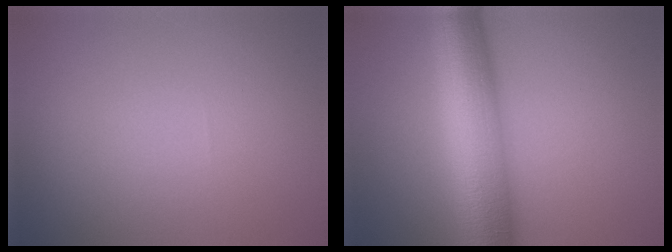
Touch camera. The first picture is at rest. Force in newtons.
{"total": 10.2, "press": 10.2, "slide": 0.3}